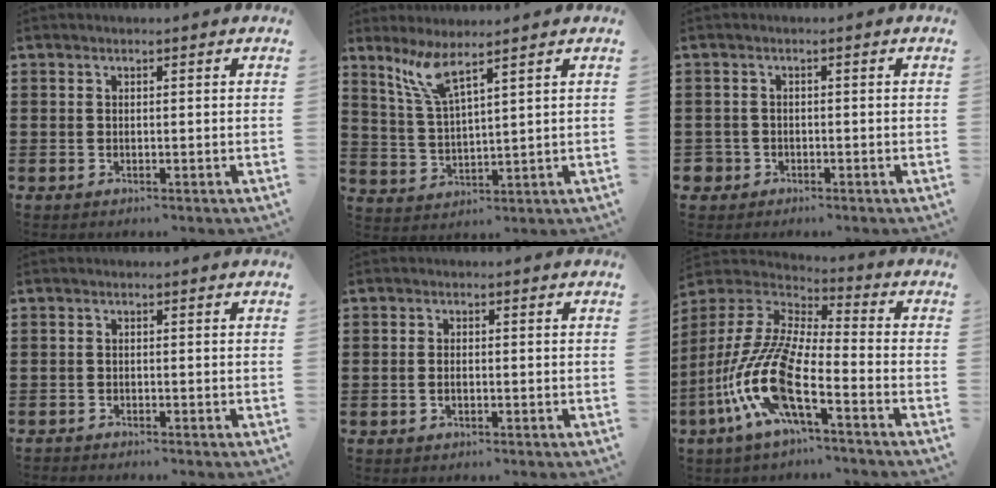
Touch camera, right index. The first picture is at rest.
{"total": 5.6, "force": [3.9, 0.4, 4.0], "torque": [-0.097, -0.007, 0.067]}
{"total": 1.9, "force": [-1.1, 1.5, 0.2], "torque": [-0.017, -0.001, -0.029]}
{"total": 0.8, "force": [-0.8, 0.0, -0.1], "torque": [0.001, 0.003, -0.018]}
{"total": 1.2, "force": [-0.3, 0.6, 1.0], "torque": [-0.020, 0.002, -0.006]}
{"total": 13.1, "force": [-6.8, 3.3, 10.8], "torque": [-0.259, -0.017, -0.144]}